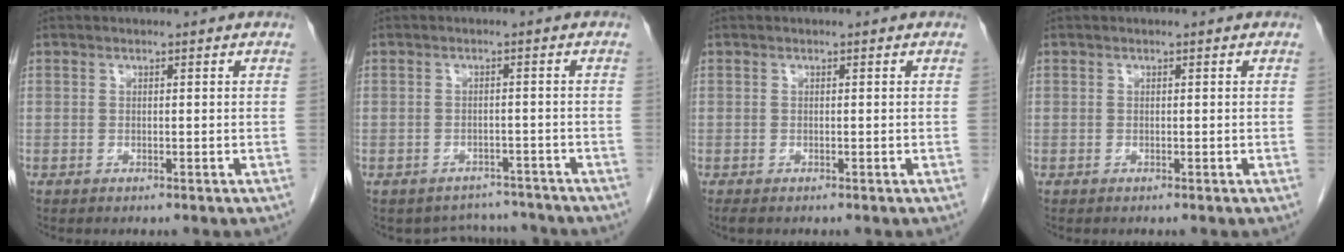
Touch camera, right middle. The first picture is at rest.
{"total": 5.3, "force": [-4.9, 2.0, -0.7], "torque": [0.013, 0.020, -0.060]}
{"total": 0.8, "force": [-0.7, 0.3, 0.4], "torque": [-0.008, -0.003, -0.009]}
{"total": 0.0}